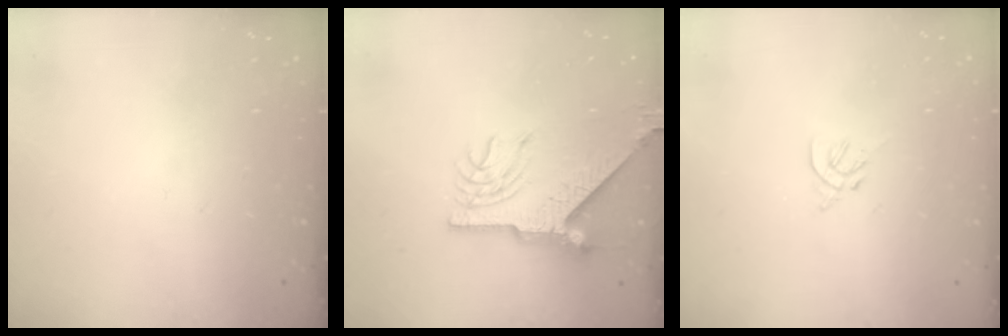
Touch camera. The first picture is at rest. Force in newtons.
{"total": 8.9, "press": 8.9, "slide": 1.1}
{"total": 3.2, "press": 3.1, "slide": 0.7}